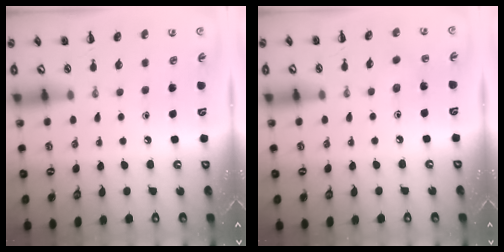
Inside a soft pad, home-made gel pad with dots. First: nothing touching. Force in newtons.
{"total": 4.4, "press": 4.2, "slide": 1.3}